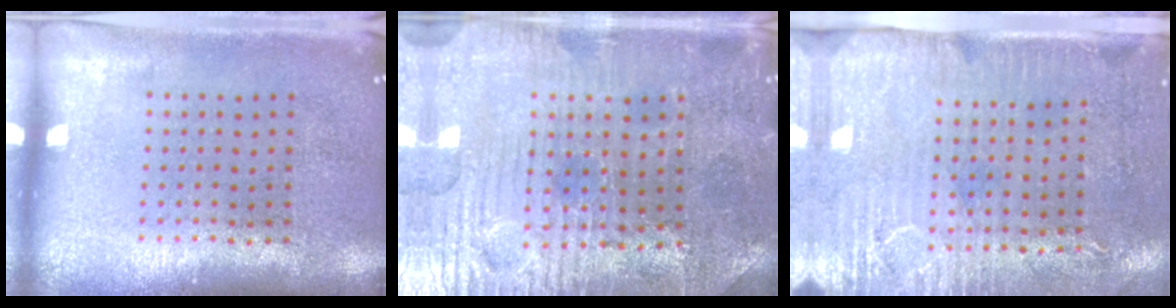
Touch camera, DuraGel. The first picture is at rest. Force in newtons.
{"total": 3.7, "press": 3.7, "slide": 0.6}
{"total": 3.0, "press": 2.5, "slide": 1.7}